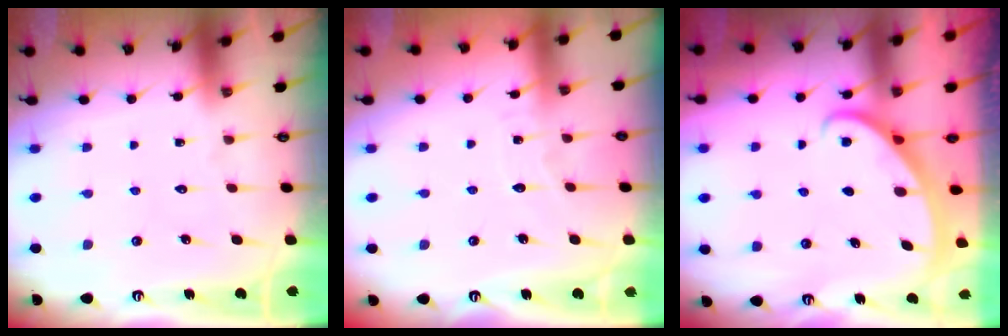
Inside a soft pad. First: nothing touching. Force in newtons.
{"total": 3.5, "press": 3.5, "slide": 0.2}
{"total": 2.8, "press": 2.8, "slide": 0.1}